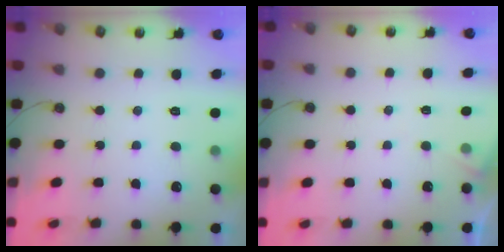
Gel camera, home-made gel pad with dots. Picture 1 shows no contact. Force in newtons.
{"total": 3.5, "press": 3.5, "slide": 0.5}